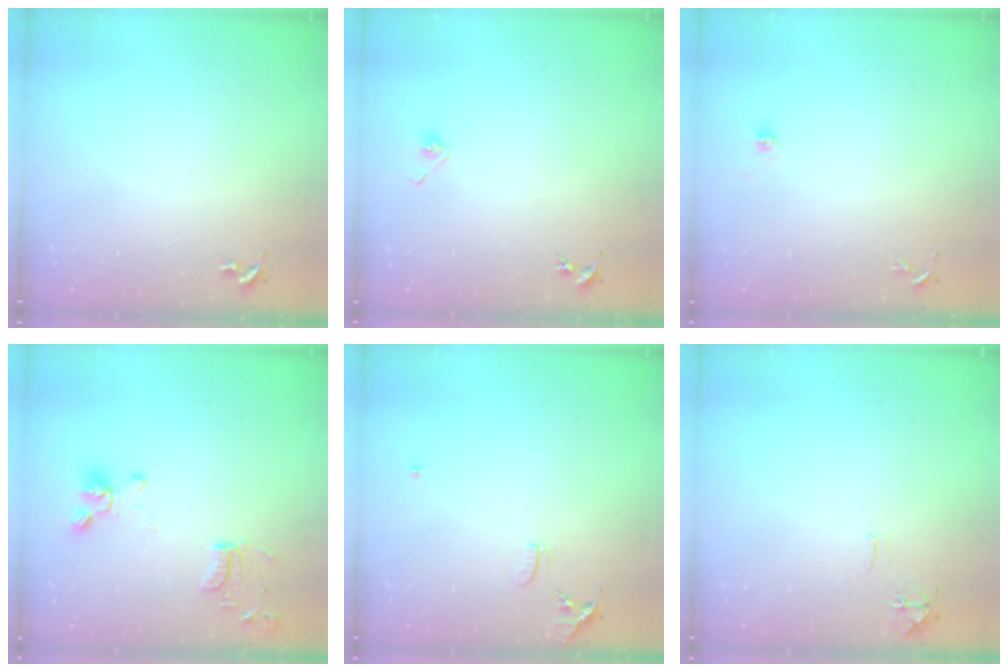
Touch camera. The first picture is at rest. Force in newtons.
{"total": 4.0, "press": 3.6, "slide": 1.9}
{"total": 3.8, "press": 3.8, "slide": 0.3}
{"total": 13.4, "press": 13.2, "slide": 2.2}
{"total": 8.3, "press": 8.3, "slide": 0.7}
{"total": 6.3, "press": 6.3, "slide": 0.8}